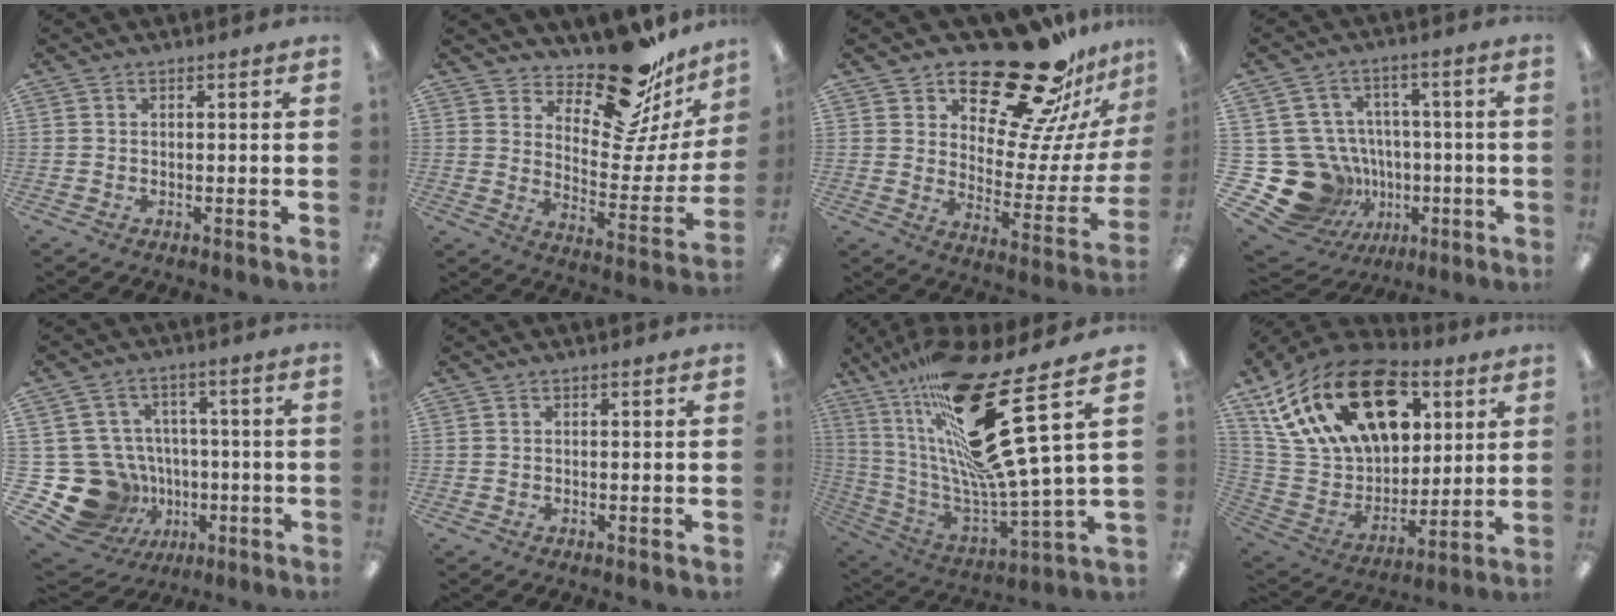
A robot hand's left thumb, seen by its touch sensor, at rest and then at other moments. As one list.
[{"total": 19.7, "force": [15.8, 7.4, 9.3], "torque": [-0.127, -0.120, 0.267]}, {"total": 23.8, "force": [19.6, 7.9, 10.8], "torque": [-0.151, -0.148, 0.326]}, {"total": 20.8, "force": [-3.9, 18.5, 8.6], "torque": [-0.170, 0.007, -0.009]}, {"total": 18.3, "force": [-3.7, 16.5, 7.0], "torque": [-0.154, 0.012, -0.017]}, {"total": 0.0}, {"total": 34.4, "force": [12.9, 11.8, 29.7], "torque": [-0.475, -0.080, 0.223]}, {"total": 26.7, "force": [12.6, 16.3, 17.0], "torque": [-0.318, -0.049, 0.229]}]